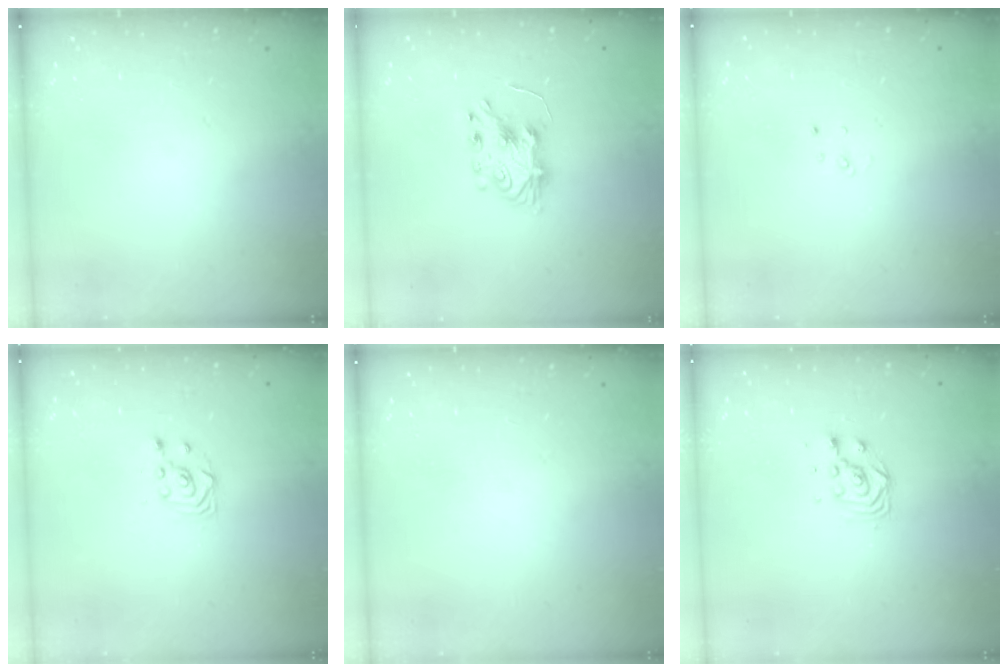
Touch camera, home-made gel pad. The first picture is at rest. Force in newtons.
{"total": 7.7, "press": 7.7, "slide": 0.5}
{"total": 2.2, "press": 2.2, "slide": 0.2}
{"total": 3.9, "press": 3.8, "slide": 0.3}
{"total": 0.0}
{"total": 6.1, "press": 6.1, "slide": 0.3}